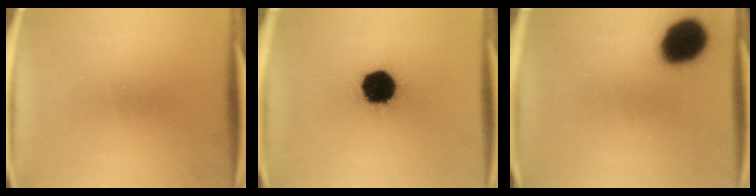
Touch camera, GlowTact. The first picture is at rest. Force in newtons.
{"total": 17.3}
{"total": 14.8}